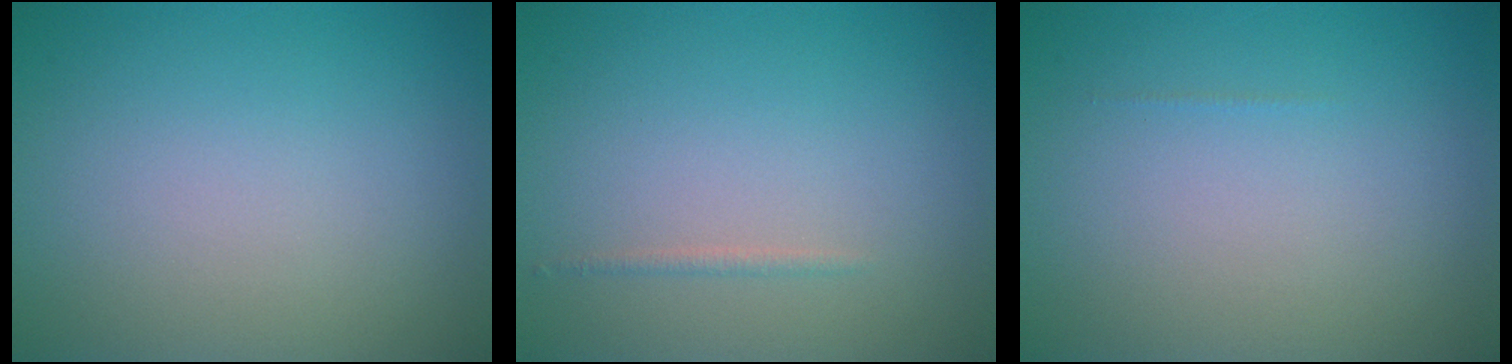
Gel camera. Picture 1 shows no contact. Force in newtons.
{"total": 0.6, "press": 0.6, "slide": 0.0}
{"total": 0.0}